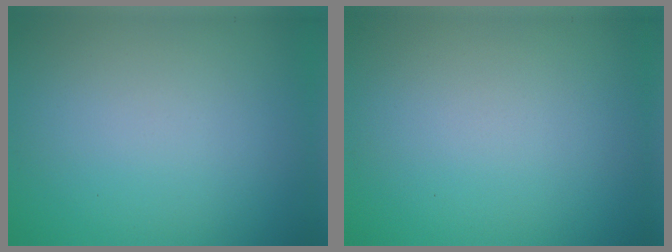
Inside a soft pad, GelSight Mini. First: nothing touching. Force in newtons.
{"total": 0.0}